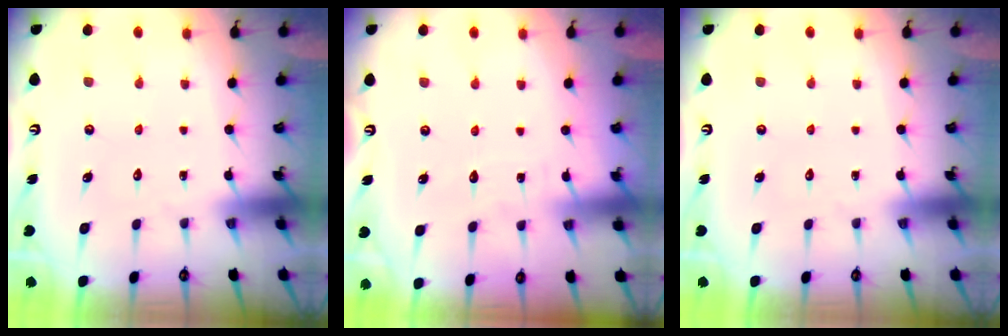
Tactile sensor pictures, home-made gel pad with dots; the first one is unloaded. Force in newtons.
{"total": 2.7, "press": 2.7, "slide": 0.3}
{"total": 0.0}